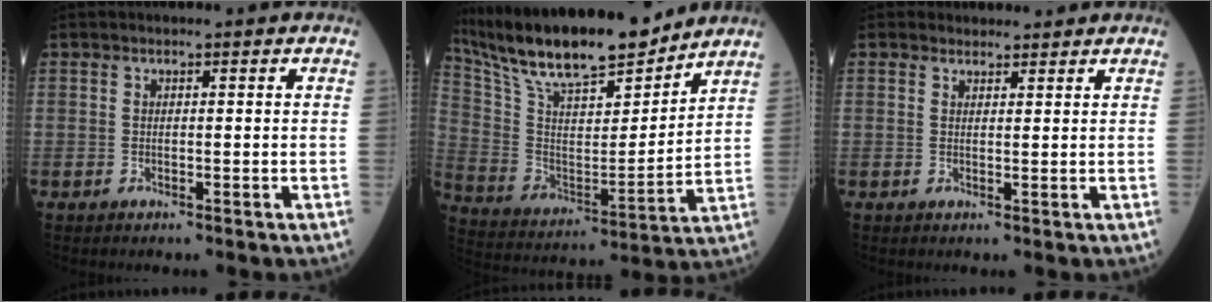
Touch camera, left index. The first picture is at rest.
{"total": 21.0, "force": [18.0, 3.9, 10.2], "torque": [-0.194, 0.002, 0.317]}
{"total": 2.2, "force": [2.0, 1.0, -0.1], "torque": [0.004, 0.006, 0.027]}